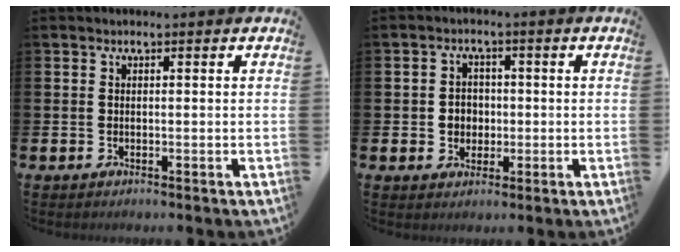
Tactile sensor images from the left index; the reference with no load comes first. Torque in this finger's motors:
{"motor_torque": [0.12, 0.04, 0.07, 0.06]}